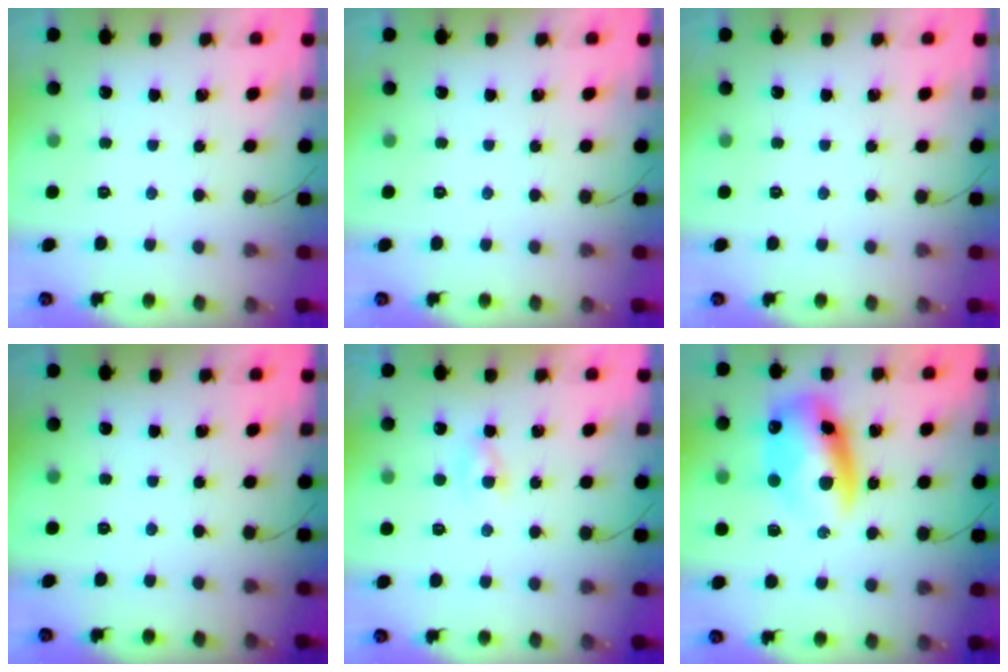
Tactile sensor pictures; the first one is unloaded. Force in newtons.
{"total": 0.0}
{"total": 0.0}
{"total": 0.0}
{"total": 2.2, "press": 2.2, "slide": 0.5}
{"total": 12.9, "press": 12.5, "slide": 3.2}